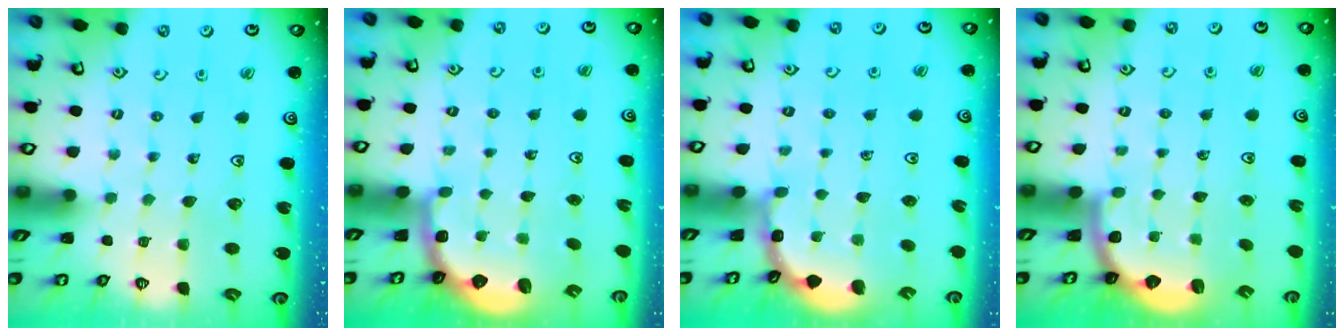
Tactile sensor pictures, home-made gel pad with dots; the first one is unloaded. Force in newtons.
{"total": 2.5, "press": 1.9, "slide": 1.7}
{"total": 2.0, "press": 2.0, "slide": 0.2}
{"total": 2.1, "press": 1.9, "slide": 1.0}